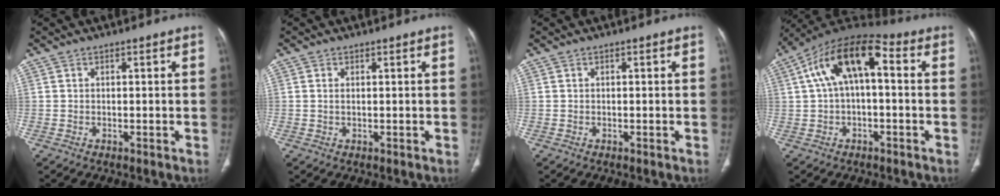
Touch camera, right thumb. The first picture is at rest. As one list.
[{"total": 0.8, "force": [0.2, 0.4, 0.6], "torque": [-0.018, 0.002, 0.007]}, {"total": 0.0}, {"total": 14.1, "force": [2.3, 6.9, 12.1], "torque": [-0.209, 0.044, 0.031]}]